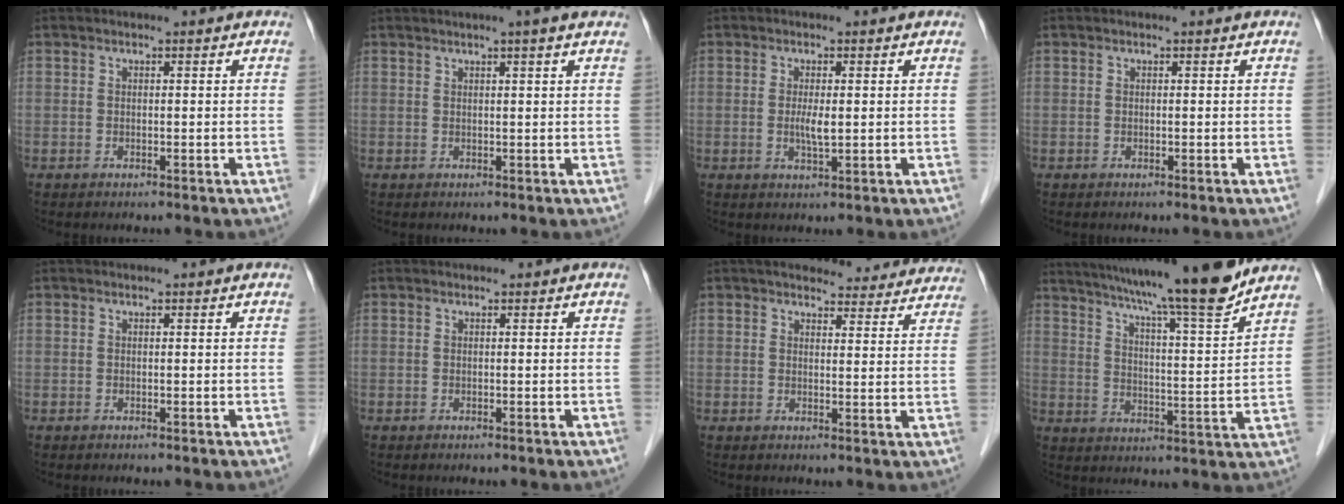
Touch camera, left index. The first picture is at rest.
{"total": 3.1, "force": [2.2, -0.3, 2.1], "torque": [-0.029, 0.017, 0.033]}
{"total": 2.6, "force": [0.0, 0.4, 2.6], "torque": [-0.055, -0.004, 0.003]}
{"total": 0.0}
{"total": 0.0}
{"total": 0.0}
{"total": 15.5, "force": [14.5, 4.0, 4.0], "torque": [-0.019, 0.004, 0.156]}
{"total": 16.9, "force": [14.2, -0.9, 9.0], "torque": [-0.142, -0.011, 0.212]}